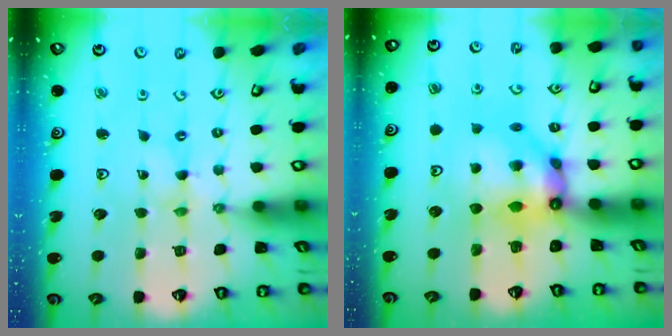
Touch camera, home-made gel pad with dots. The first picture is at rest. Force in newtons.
{"total": 9.8, "press": 9.8, "slide": 1.0}